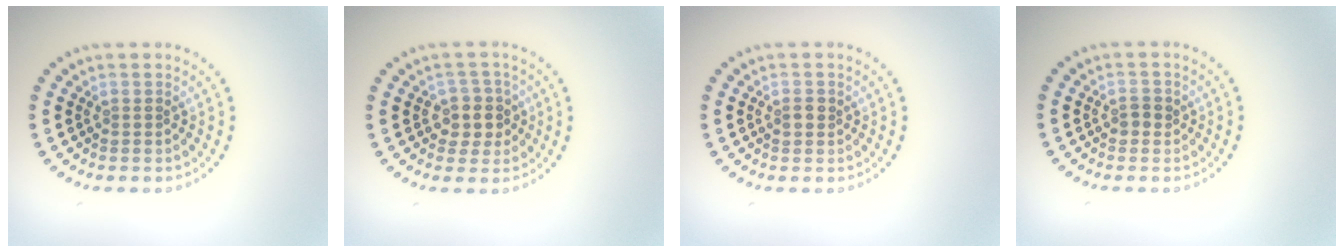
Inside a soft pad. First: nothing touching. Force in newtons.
{"total": 2.8, "press": 2.5, "slide": 1.3}
{"total": 1.2, "press": 1.2, "slide": 0.1}
{"total": 1.3, "press": 1.2, "slide": 0.4}